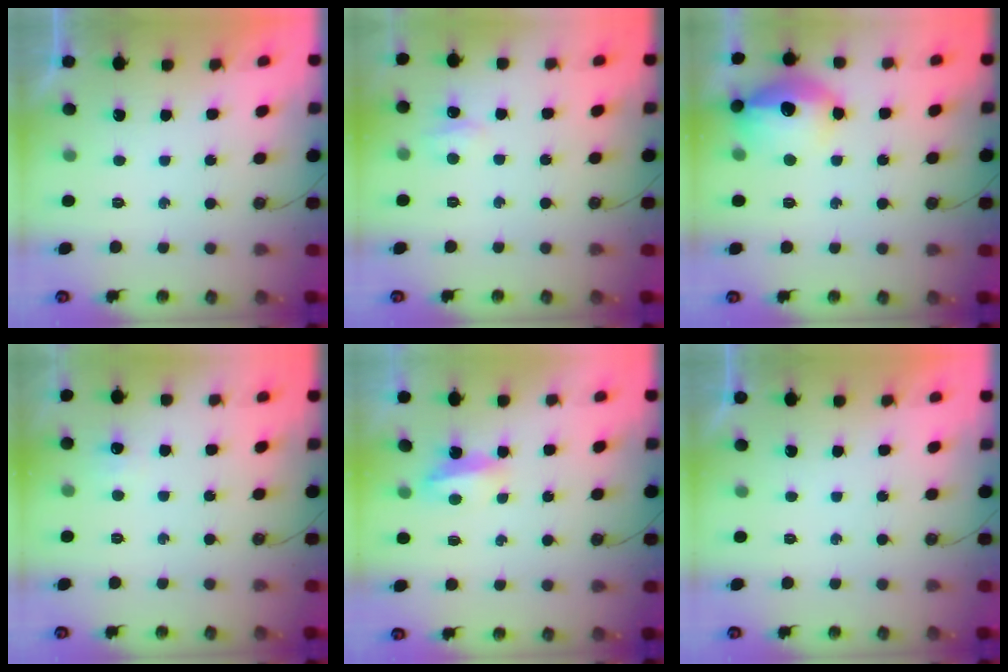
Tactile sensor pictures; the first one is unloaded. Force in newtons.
{"total": 6.8, "press": 6.7, "slide": 0.9}
{"total": 16.5, "press": 16.5, "slide": 1.3}
{"total": 5.0, "press": 5.0, "slide": 0.6}
{"total": 5.0, "press": 4.9, "slide": 0.6}
{"total": 0.0}